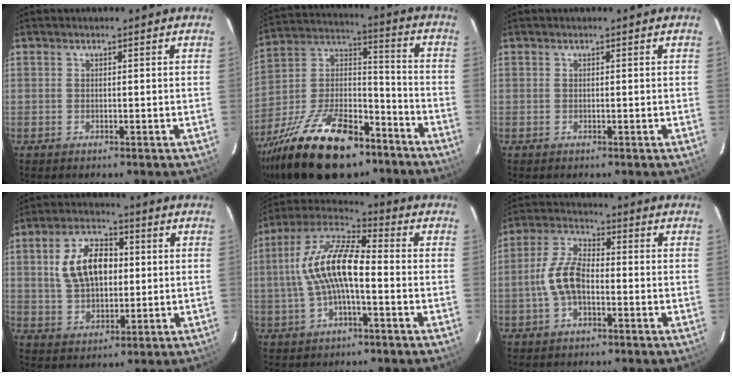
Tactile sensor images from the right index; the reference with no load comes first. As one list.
[{"total": 26.9, "force": [-17.6, 12.6, 16.1], "torque": [-0.321, 0.005, -0.281]}, {"total": 0.0}, {"total": 11.7, "force": [1.9, 7.0, 9.2], "torque": [-0.176, 0.021, 0.040]}, {"total": 13.3, "force": [-1.5, 4.5, 12.4], "torque": [-0.246, 0.017, -0.032]}, {"total": 8.3, "force": [-1.9, 4.1, 7.0], "torque": [-0.148, 0.013, -0.036]}]